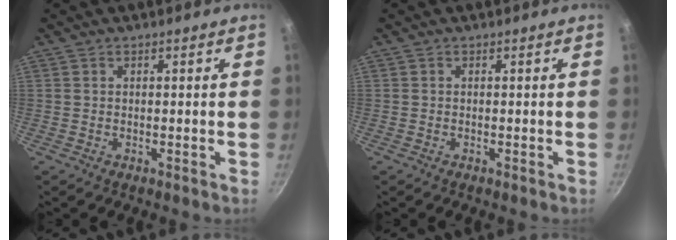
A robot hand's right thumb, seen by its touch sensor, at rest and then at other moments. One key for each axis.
{"total": 0.0}